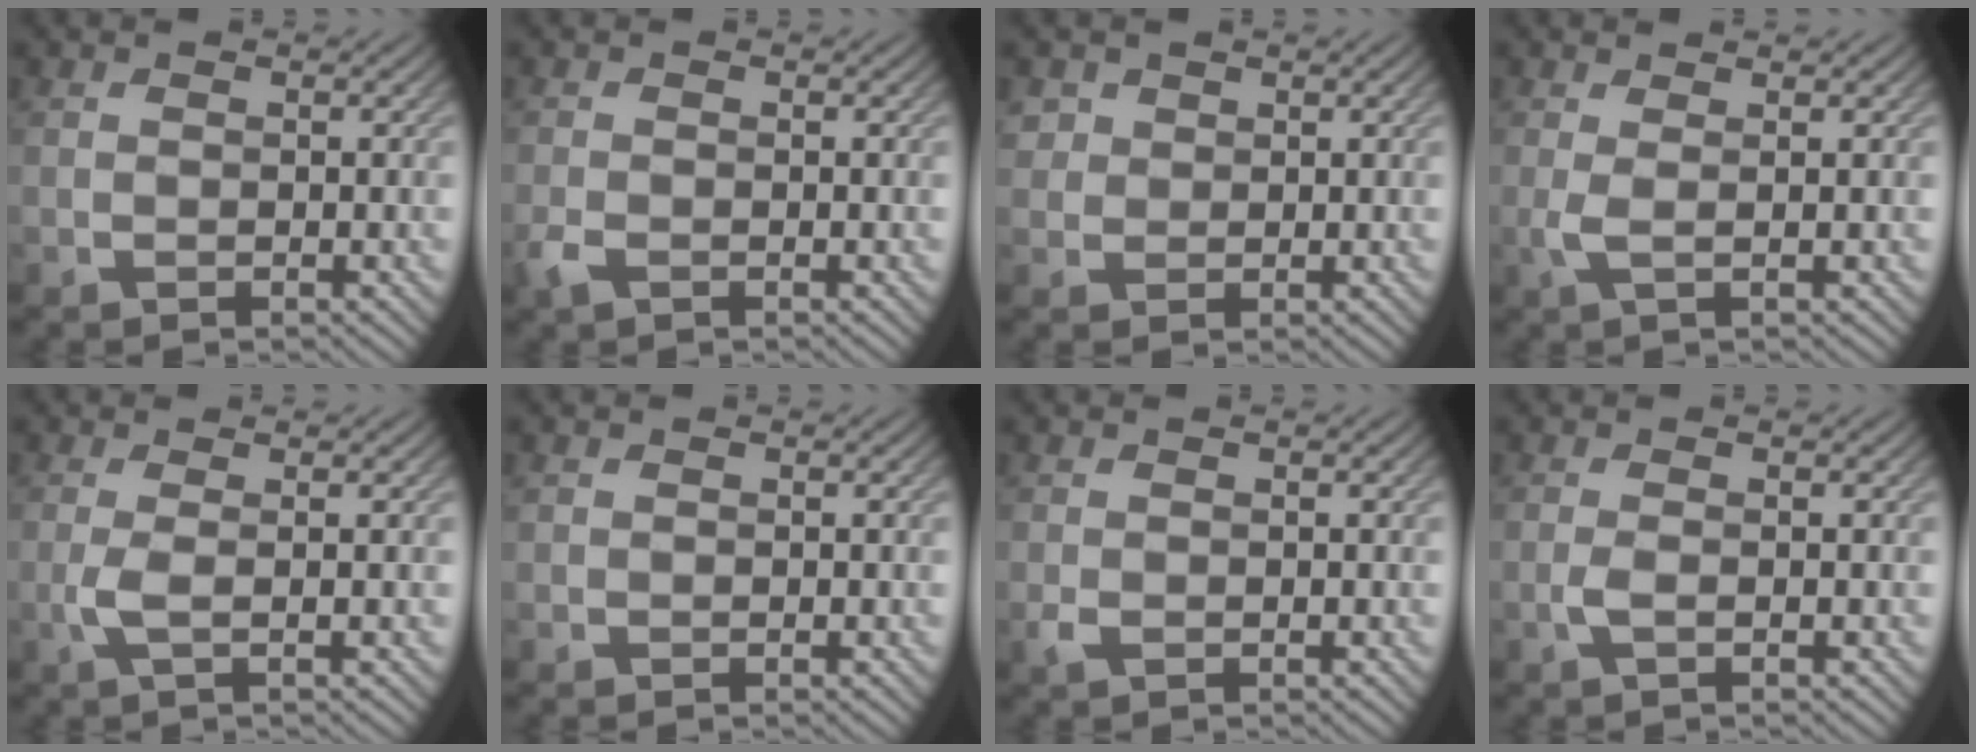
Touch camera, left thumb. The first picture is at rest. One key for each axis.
{"total": 1.7, "fx": -0.9, "fy": 0.7, "fz": 1.2, "tx": -0.034, "ty": -0.004, "tz": -0.022}
{"total": 1.6, "fx": 0.9, "fy": 1.3, "fz": 0.2, "tx": -0.009, "ty": -0.002, "tz": 0.017}
{"total": 2.1, "fx": 0.5, "fy": 0.4, "fz": 2.0, "tx": -0.042, "ty": 0.006, "tz": 0.005}
{"total": 2.2, "fx": 0.0, "fy": 0.3, "fz": 2.2, "tx": -0.047, "ty": 0.005, "tz": -0.007}
{"total": 0.0}
{"total": 1.1, "fx": -0.2, "fy": 0.7, "fz": 0.9, "tx": -0.025, "ty": -0.003, "tz": -0.004}
{"total": 1.3, "fx": -0.3, "fy": 0.1, "fz": 1.3, "tx": -0.032, "ty": 0.003, "tz": -0.009}